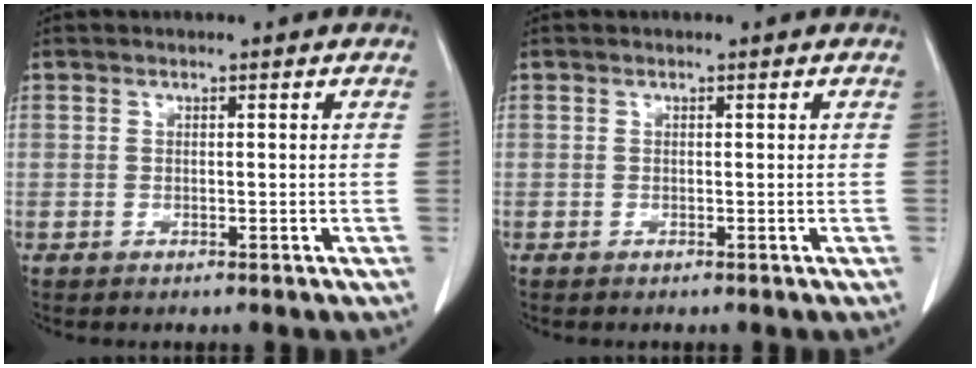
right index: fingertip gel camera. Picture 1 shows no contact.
{"total": 0.0}